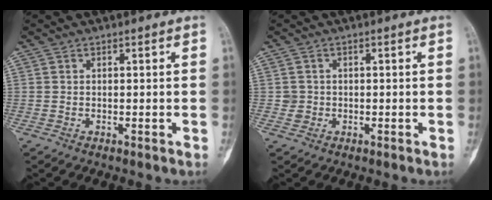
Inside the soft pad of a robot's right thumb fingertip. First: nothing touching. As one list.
[{"total": 1.8, "force": [0.0, 1.8, 0.1], "torque": [0.007, 0.006, 0.001]}]